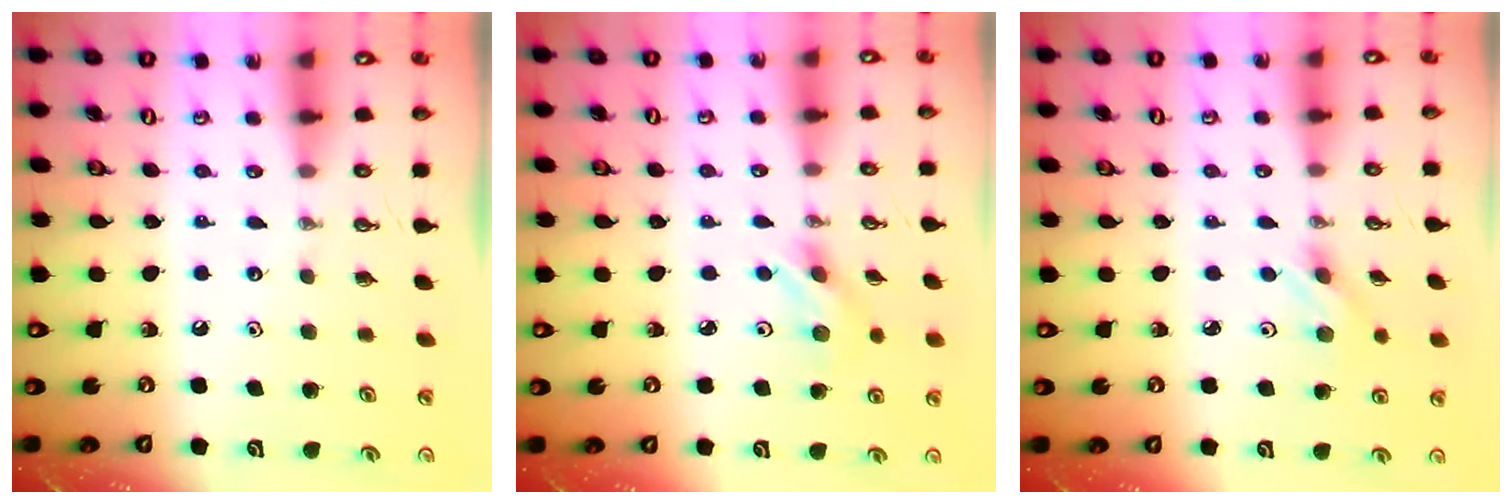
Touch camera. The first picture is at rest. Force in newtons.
{"total": 3.8, "press": 3.8, "slide": 0.3}
{"total": 4.1, "press": 3.8, "slide": 1.3}